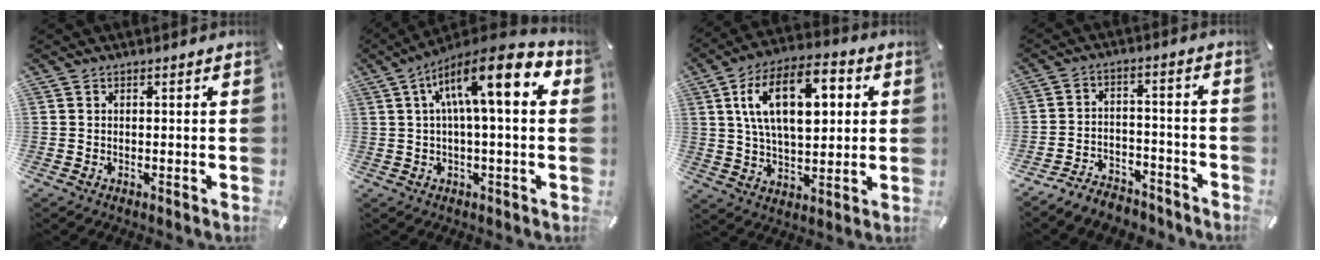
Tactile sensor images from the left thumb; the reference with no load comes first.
{"total": 15.2, "force": [4.9, 3.9, 13.8], "torque": [-0.226, -0.019, 0.077]}
{"total": 17.8, "force": [5.6, 9.5, 14.0], "torque": [-0.250, 0.003, 0.089]}
{"total": 6.9, "force": [-5.9, 3.1, 1.7], "torque": [-0.017, 0.035, -0.112]}